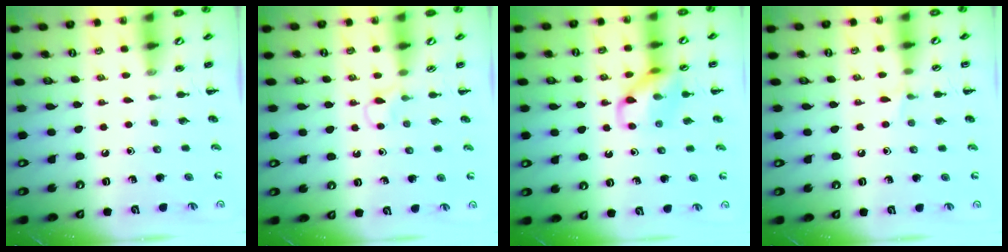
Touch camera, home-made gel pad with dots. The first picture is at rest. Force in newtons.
{"total": 3.1, "press": 2.9, "slide": 1.2}
{"total": 10.5, "press": 10.5, "slide": 0.7}
{"total": 4.3, "press": 4.1, "slide": 1.5}